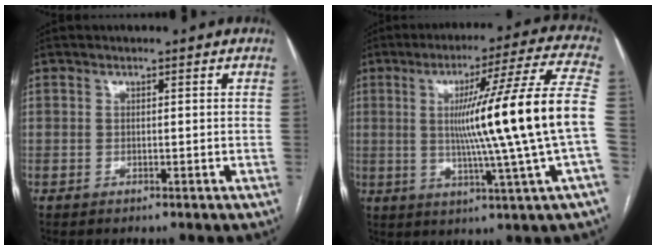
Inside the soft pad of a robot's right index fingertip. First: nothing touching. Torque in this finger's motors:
{"motor_torque": [2.14, 0.00, 1.05, 0.21]}